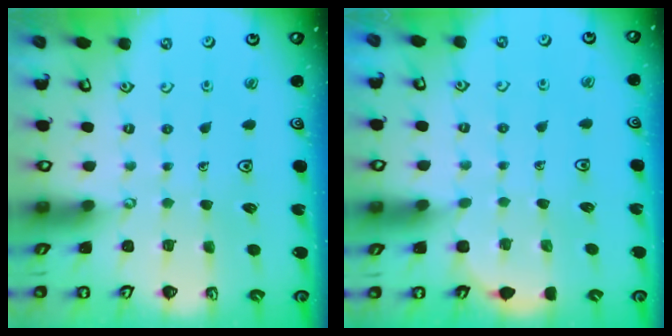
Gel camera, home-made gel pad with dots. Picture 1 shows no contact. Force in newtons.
{"total": 2.7, "press": 2.6, "slide": 0.8}